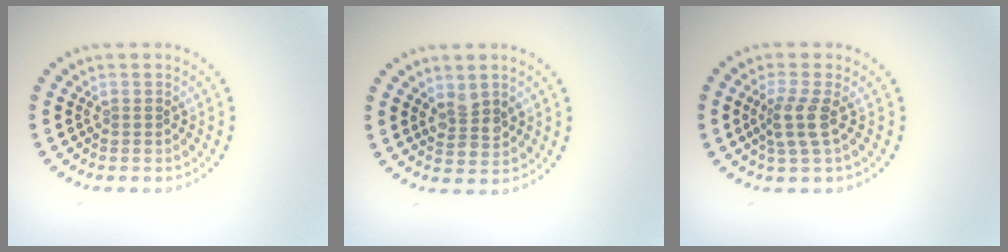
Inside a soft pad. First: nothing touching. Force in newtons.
{"total": 2.3, "press": 2.2, "slide": 0.6}
{"total": 2.5, "press": 1.9, "slide": 1.5}